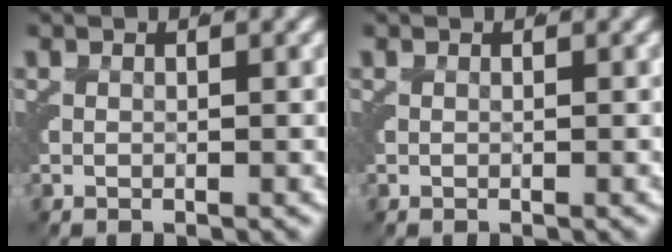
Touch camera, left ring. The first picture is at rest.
{"total": 0.0}